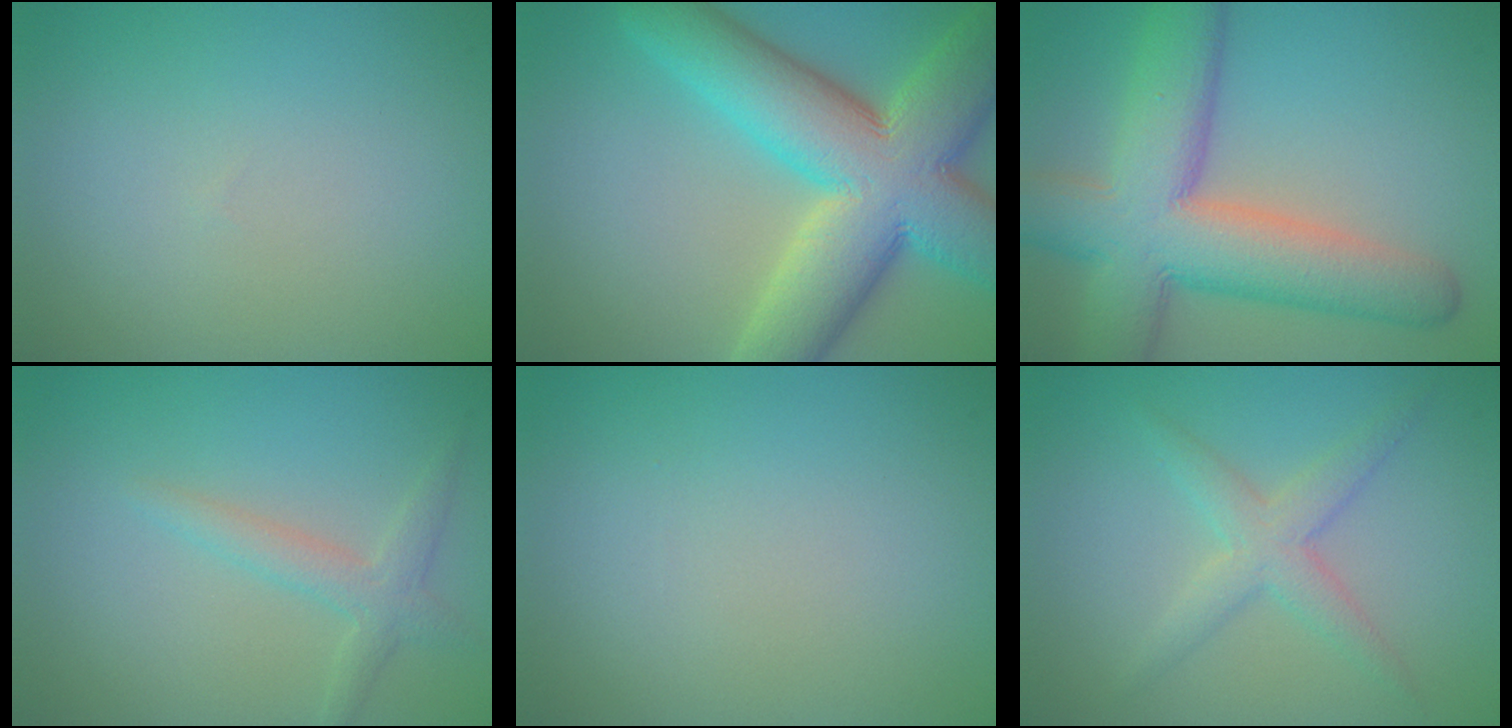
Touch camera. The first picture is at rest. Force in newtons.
{"total": 14.0, "press": 14.0, "slide": 0.9}
{"total": 11.1, "press": 11.1, "slide": 0.5}
{"total": 2.2, "press": 2.2, "slide": 0.1}
{"total": 0.0}
{"total": 2.8, "press": 2.8, "slide": 0.1}